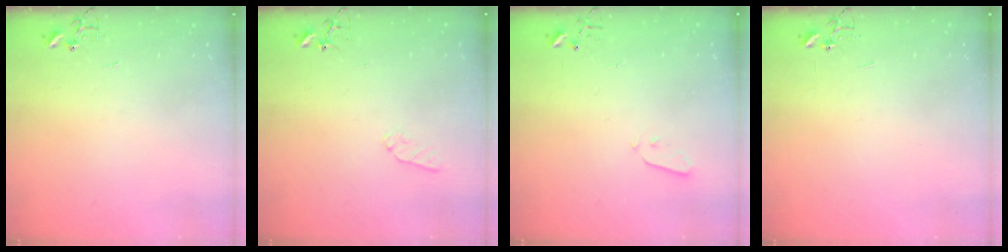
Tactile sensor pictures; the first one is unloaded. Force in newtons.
{"total": 6.6, "press": 6.5, "slide": 0.6}
{"total": 2.5, "press": 2.5, "slide": 0.4}
{"total": 0.0}